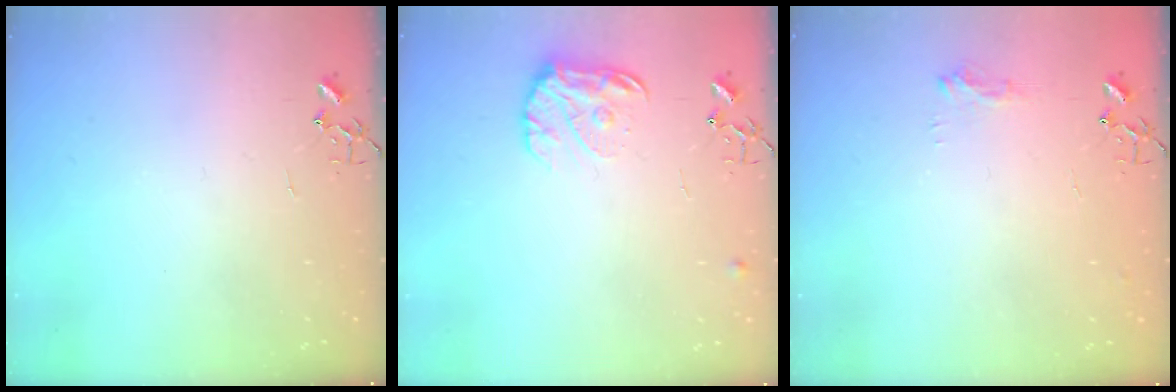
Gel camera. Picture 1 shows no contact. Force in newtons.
{"total": 11.5, "press": 11.5, "slide": 0.6}
{"total": 8.7, "press": 8.7, "slide": 0.9}